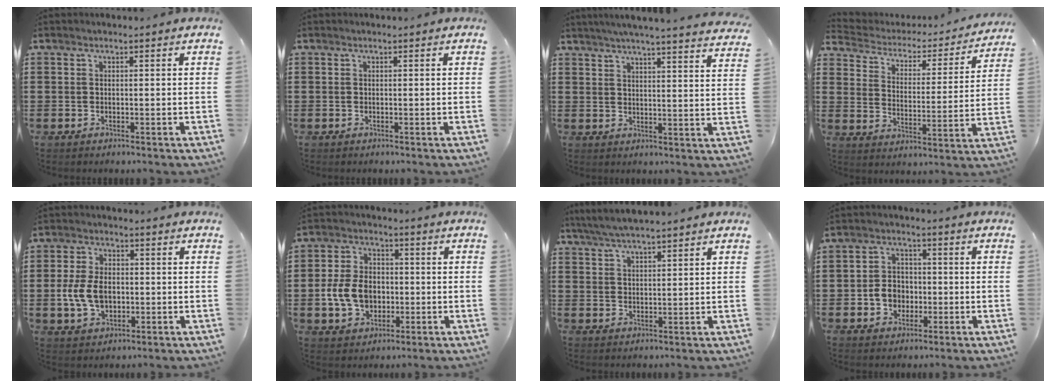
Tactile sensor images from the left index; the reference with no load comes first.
{"total": 0.0}
{"total": 4.6, "force": [4.3, -0.9, 1.5], "torque": [-0.045, -0.025, 0.072]}
{"total": 2.5, "force": [2.2, 1.1, 0.5], "torque": [-0.030, -0.021, 0.028]}
{"total": 6.8, "force": [-0.9, 4.5, 5.0], "torque": [-0.128, 0.000, -0.024]}
{"total": 8.0, "force": [-1.4, 6.1, 5.0], "torque": [-0.117, 0.006, -0.031]}
{"total": 3.7, "force": [3.3, 0.0, 1.6], "torque": [-0.039, -0.005, 0.061]}
{"total": 4.8, "force": [-1.2, 3.9, 2.4], "torque": [-0.053, 0.008, -0.025]}